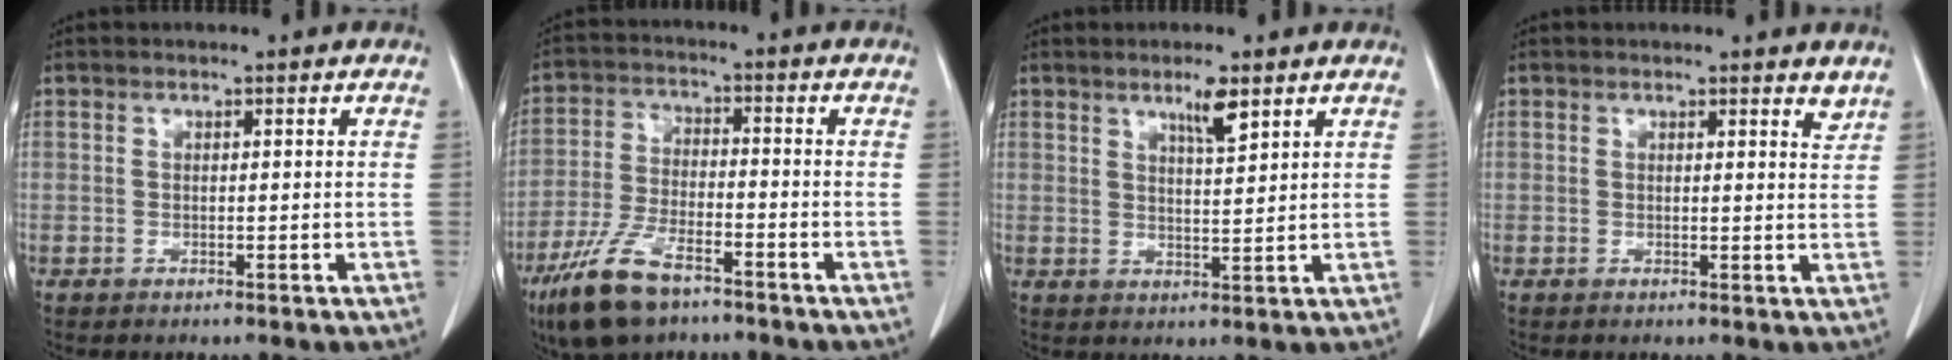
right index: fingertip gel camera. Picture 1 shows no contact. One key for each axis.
{"total": 10.5, "fx": -7.0, "fy": 3.4, "fz": 7.0, "tx": -0.153, "ty": -0.016, "tz": -0.130}
{"total": 4.0, "fx": 2.7, "fy": 0.4, "fz": 3.0, "tx": -0.053, "ty": -0.003, "tz": 0.046}
{"total": 2.4, "fx": 2.2, "fy": 0.6, "fz": 0.7, "tx": -0.008, "ty": -0.013, "tz": 0.015}